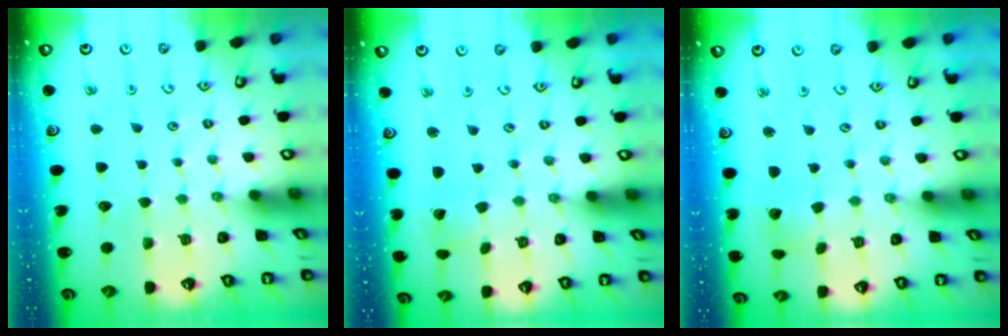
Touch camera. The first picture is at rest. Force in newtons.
{"total": 1.4, "press": 1.4, "slide": 0.1}
{"total": 2.3, "press": 2.3, "slide": 0.3}